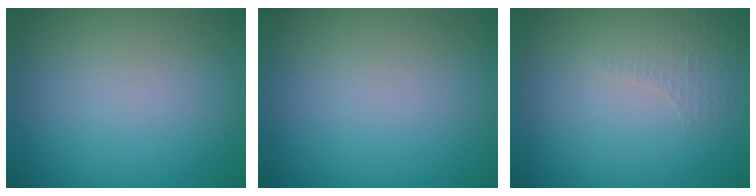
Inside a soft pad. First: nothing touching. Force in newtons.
{"total": 0.0}
{"total": 0.9, "press": 0.5, "slide": 0.8}